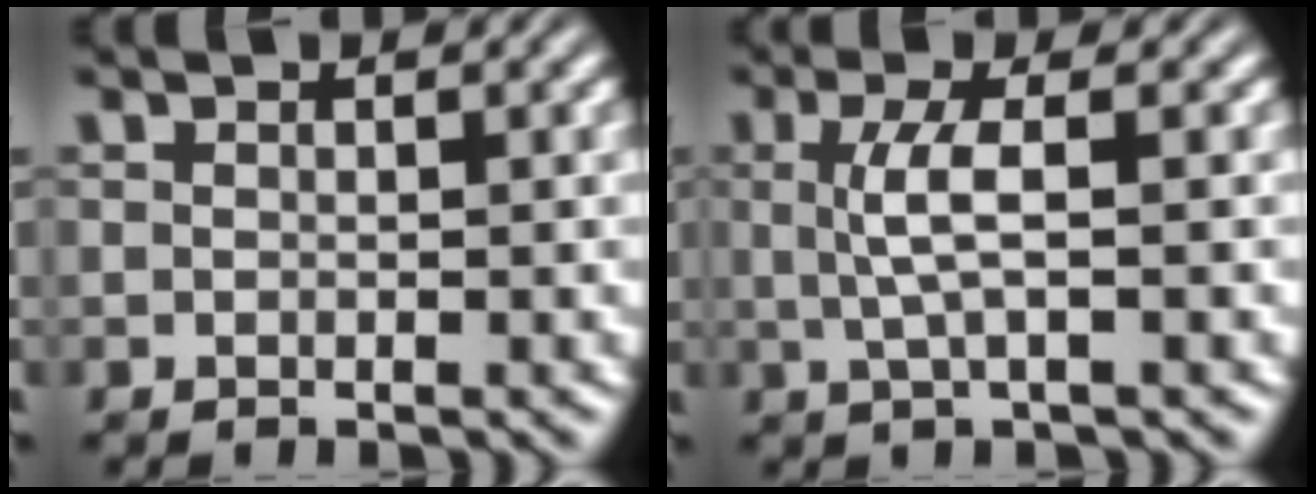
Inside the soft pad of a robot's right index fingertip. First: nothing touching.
{"total": 2.9, "force": [0.2, -0.6, 2.8], "torque": [-0.051, 0.000, 0.011]}